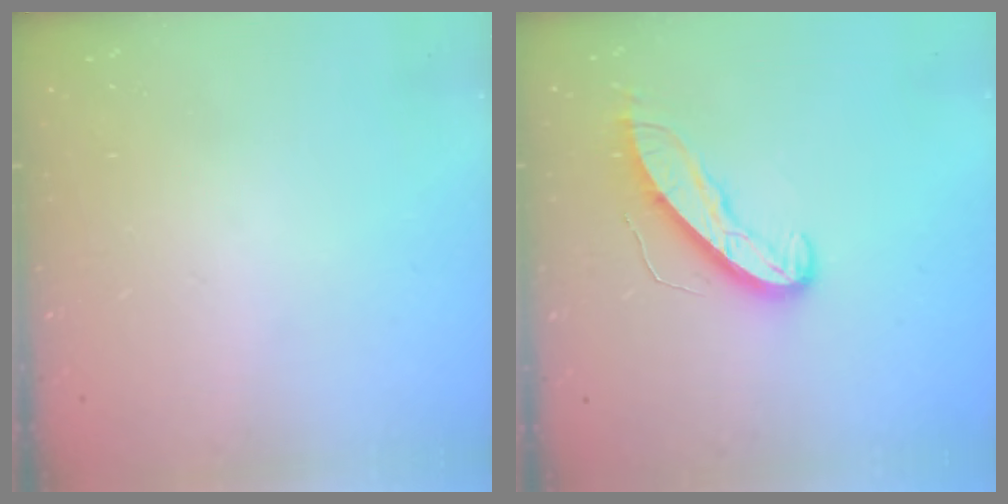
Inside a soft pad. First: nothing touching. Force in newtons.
{"total": 9.2, "press": 9.2, "slide": 0.5}